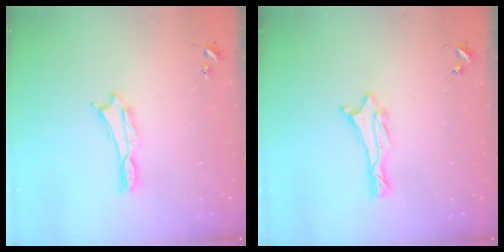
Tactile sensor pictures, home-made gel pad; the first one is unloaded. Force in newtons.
{"total": 1.5, "press": 1.5, "slide": 0.2}